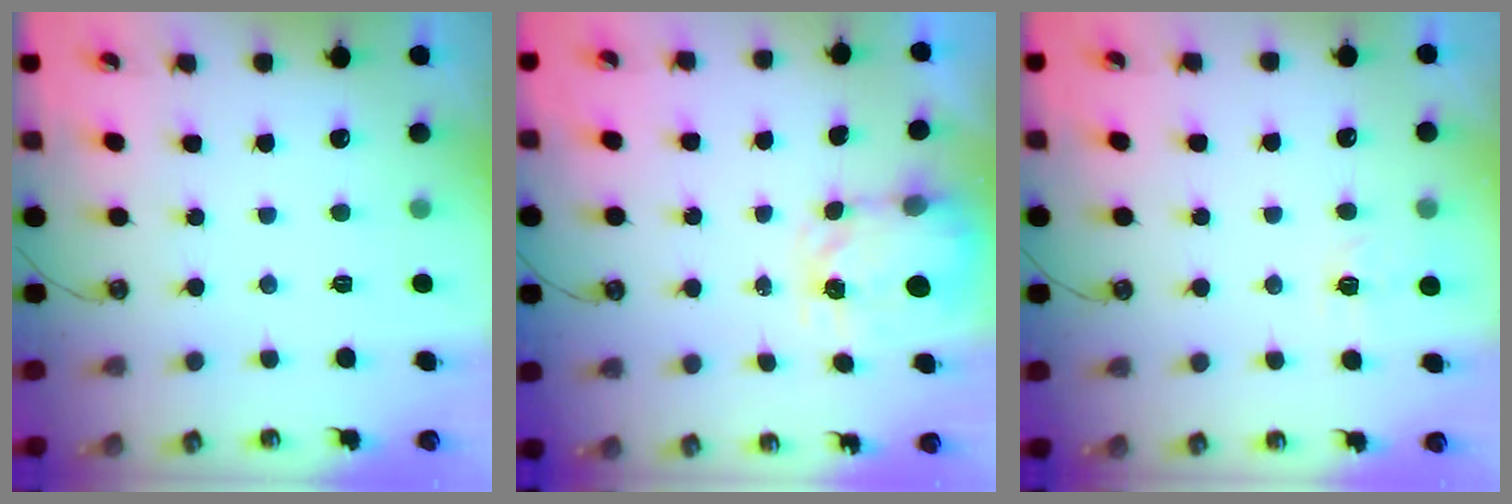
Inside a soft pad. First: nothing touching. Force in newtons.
{"total": 3.7, "press": 3.7, "slide": 0.5}
{"total": 5.4, "press": 5.4, "slide": 0.6}